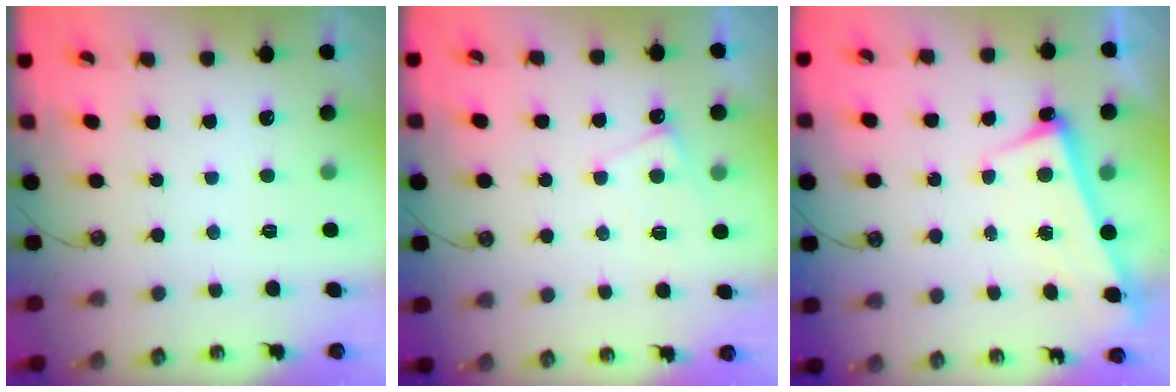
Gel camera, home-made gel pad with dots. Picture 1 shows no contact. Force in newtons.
{"total": 1.7, "press": 1.7, "slide": 0.4}
{"total": 2.6, "press": 2.5, "slide": 0.7}